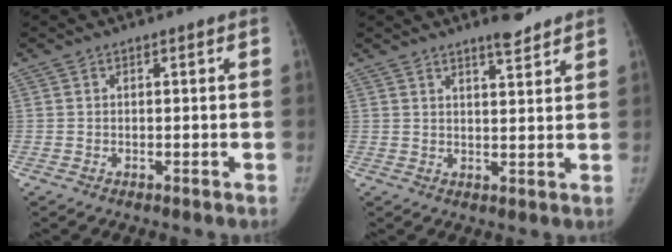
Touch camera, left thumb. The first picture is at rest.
{"total": 4.6, "force": [3.8, 0.7, 2.5], "torque": [-0.029, -0.029, 0.056]}